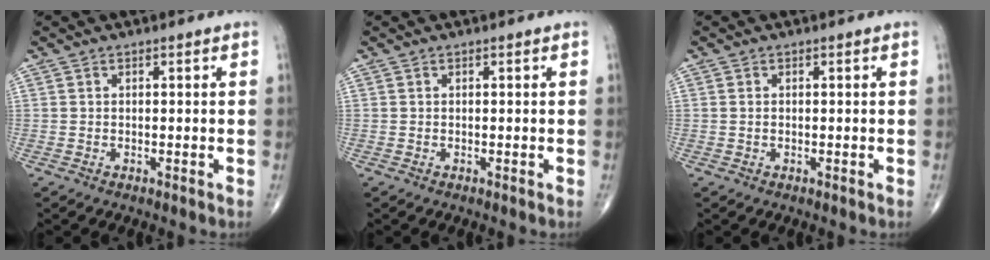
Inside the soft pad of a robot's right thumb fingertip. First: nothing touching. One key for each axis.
{"total": 0.0}
{"total": 0.5, "fx": 0.0, "fy": 0.4, "fz": 0.3, "tx": -0.007, "ty": 0.002, "tz": 0.001}